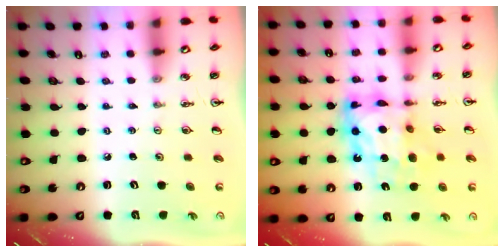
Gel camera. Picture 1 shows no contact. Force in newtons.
{"total": 14.4, "press": 14.3, "slide": 1.4}